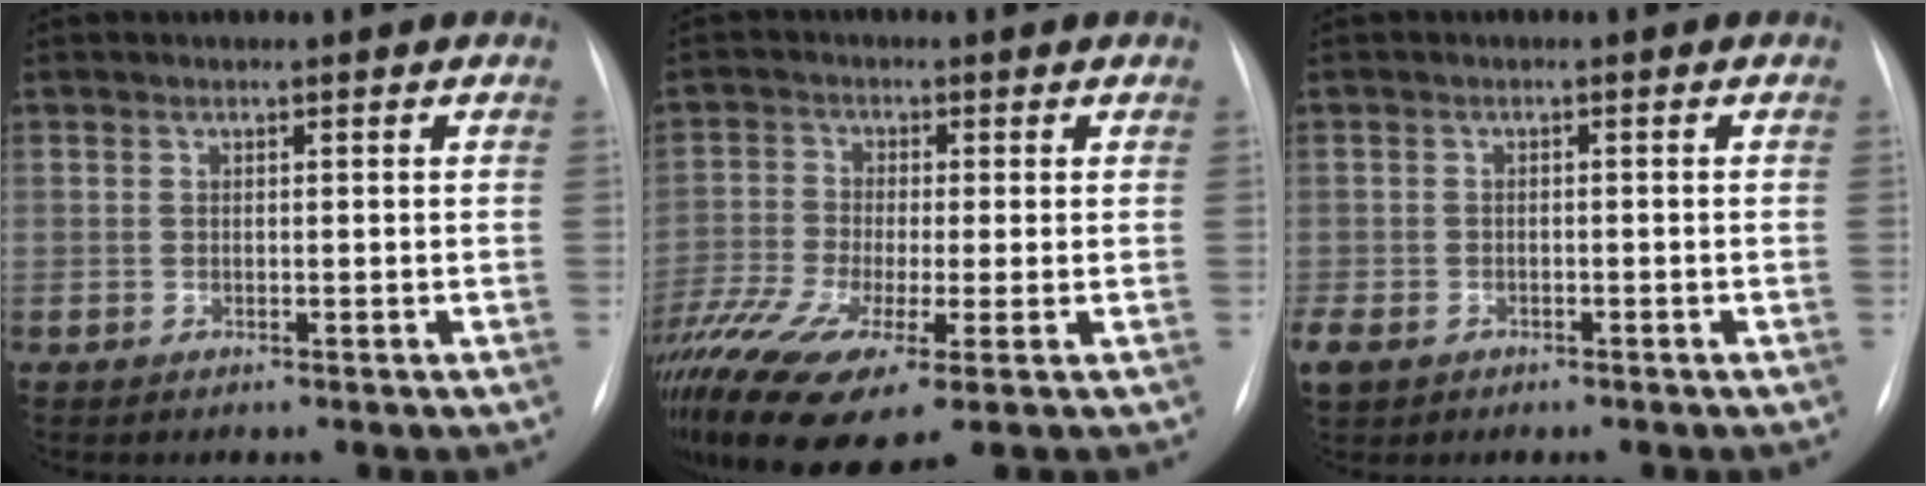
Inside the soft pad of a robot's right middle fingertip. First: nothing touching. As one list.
[{"total": 14.0, "force": [-7.1, 3.4, 11.6], "torque": [-0.263, -0.034, -0.128]}, {"total": 5.3, "force": [-3.3, 3.5, 2.2], "torque": [-0.051, -0.004, -0.052]}]